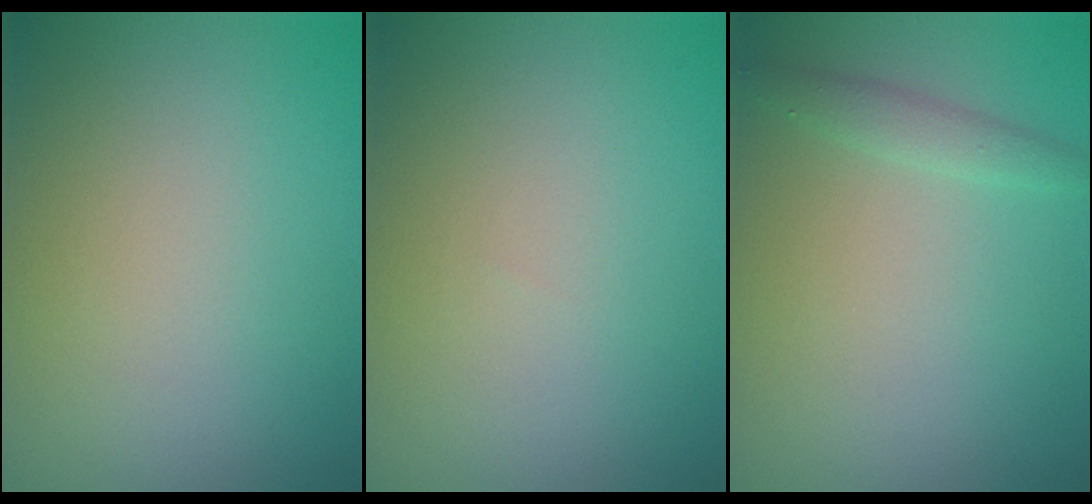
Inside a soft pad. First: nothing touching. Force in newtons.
{"total": 0.0}
{"total": 1.4, "press": 1.4, "slide": 0.0}